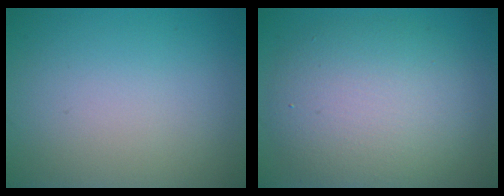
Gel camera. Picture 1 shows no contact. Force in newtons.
{"total": 7.5, "press": 7.5, "slide": 0.5}